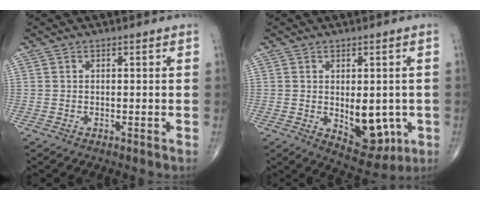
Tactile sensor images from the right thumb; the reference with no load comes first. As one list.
[{"total": 9.3, "force": [-1.3, 5.3, 7.5], "torque": [-0.064, -0.011, -0.002]}]